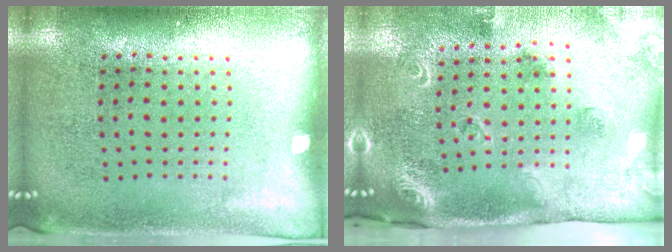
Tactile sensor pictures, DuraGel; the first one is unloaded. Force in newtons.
{"total": 1.9, "press": 1.8, "slide": 0.6}